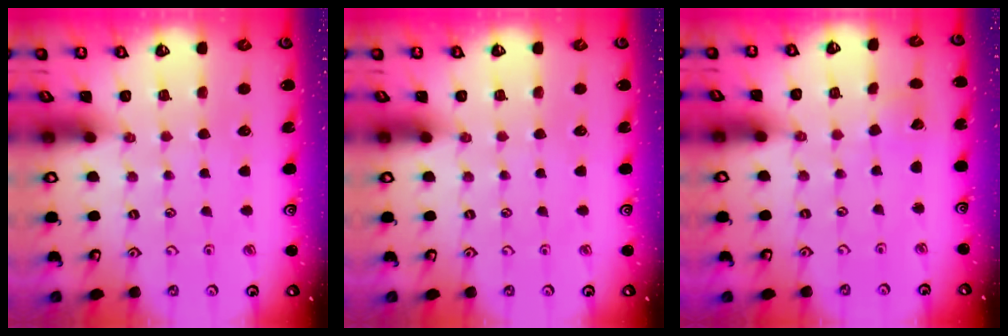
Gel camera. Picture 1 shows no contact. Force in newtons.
{"total": 0.0}
{"total": 2.7, "press": 2.7, "slide": 0.3}